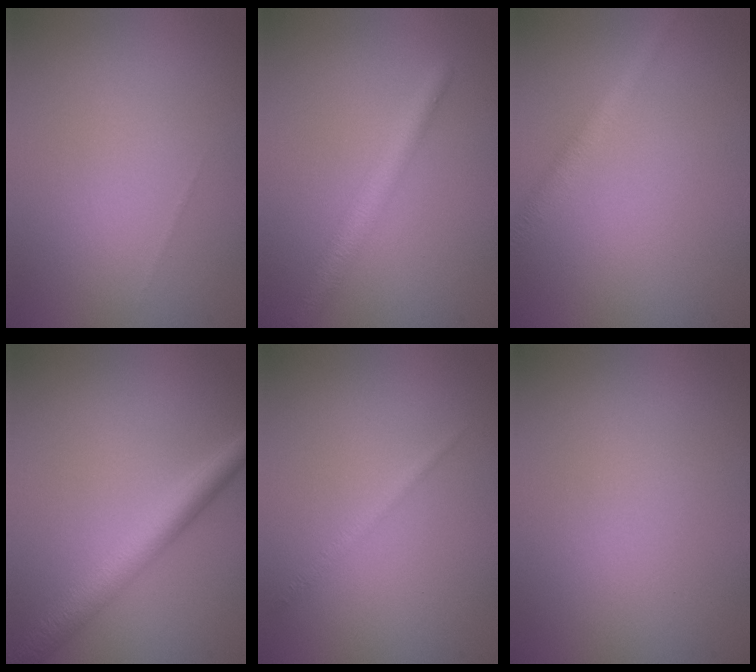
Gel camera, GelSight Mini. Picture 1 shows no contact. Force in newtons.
{"total": 2.9, "press": 2.9, "slide": 0.1}
{"total": 2.4, "press": 2.4, "slide": 0.1}
{"total": 4.1, "press": 4.1, "slide": 0.1}
{"total": 0.8, "press": 0.8, "slide": 0.1}
{"total": 0.0}